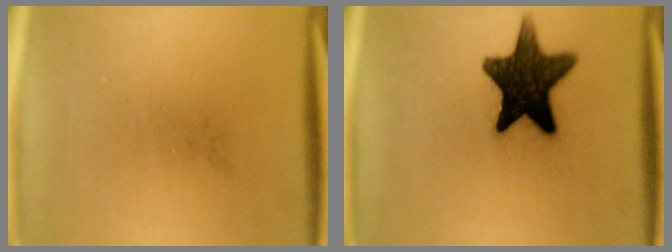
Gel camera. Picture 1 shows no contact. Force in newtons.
{"total": 15.5}